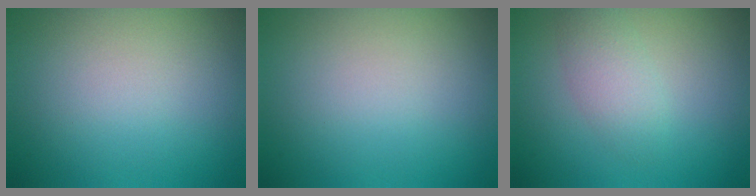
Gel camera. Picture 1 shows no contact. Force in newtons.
{"total": 0.0}
{"total": 2.3, "press": 2.3, "slide": 0.2}